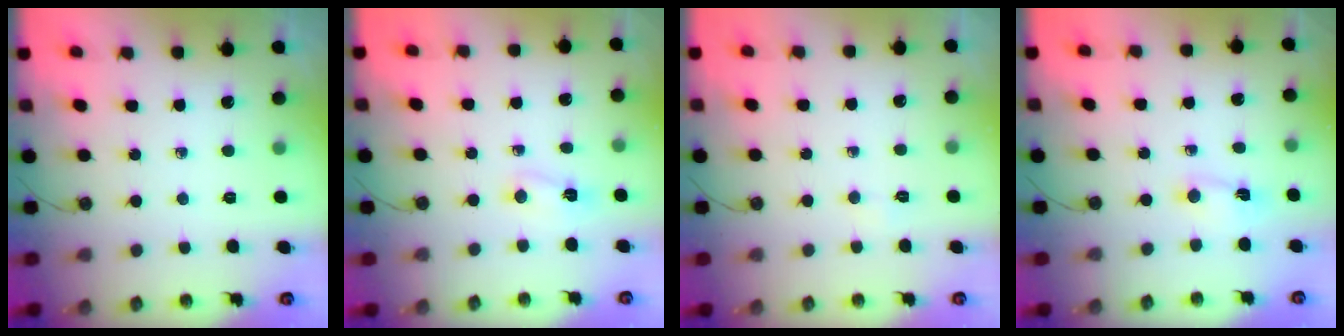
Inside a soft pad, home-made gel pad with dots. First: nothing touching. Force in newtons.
{"total": 2.4, "press": 2.1, "slide": 1.1}
{"total": 2.8, "press": 2.7, "slide": 0.4}
{"total": 1.4, "press": 1.4, "slide": 0.1}